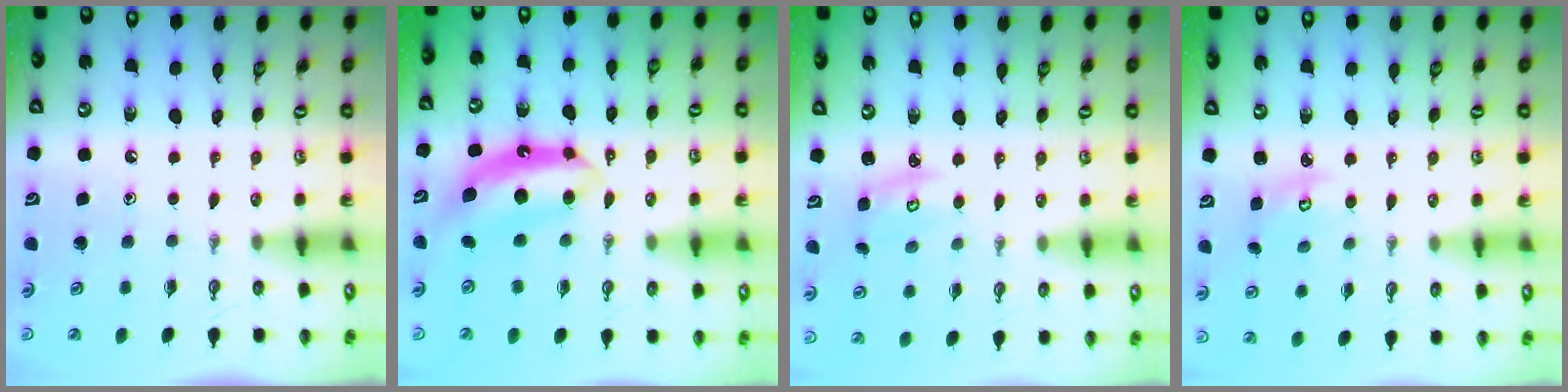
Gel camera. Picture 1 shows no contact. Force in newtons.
{"total": 7.1, "press": 7.0, "slide": 0.6}
{"total": 3.0, "press": 3.0, "slide": 0.4}
{"total": 2.9, "press": 2.9, "slide": 0.1}